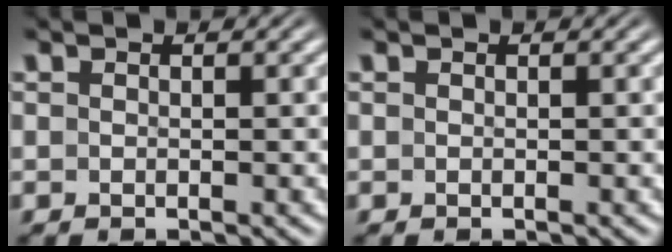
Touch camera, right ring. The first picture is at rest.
{"total": 0.0}